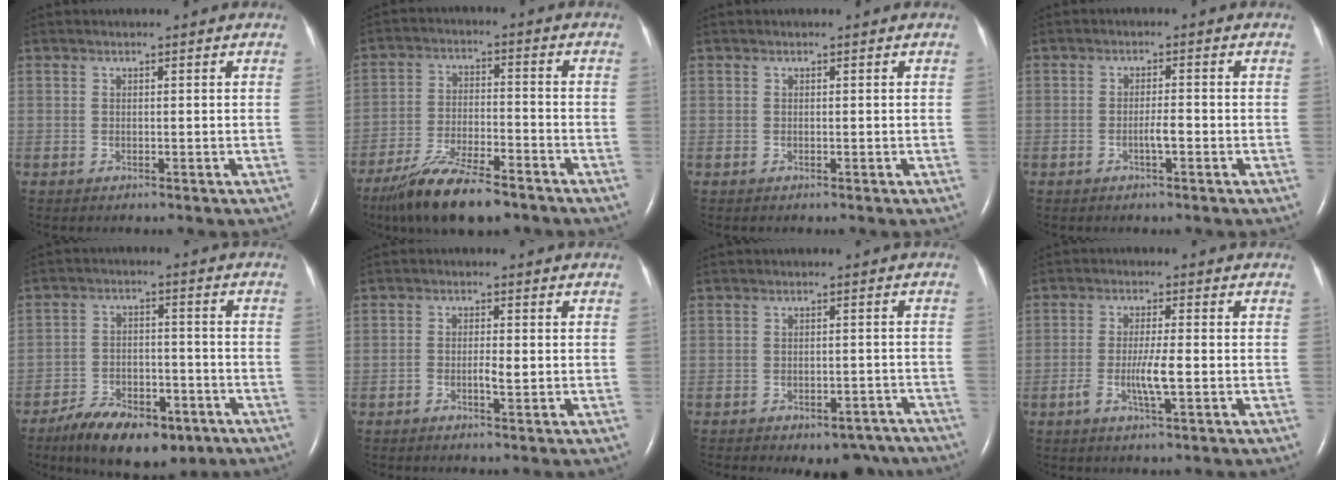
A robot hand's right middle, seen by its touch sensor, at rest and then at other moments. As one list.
[{"total": 12.6, "force": [-9.7, 2.7, 7.6], "torque": [-0.142, -0.023, -0.170]}, {"total": 0.0}, {"total": 2.2, "force": [-0.9, 0.2, 1.9], "torque": [-0.036, 0.001, -0.017]}, {"total": 11.9, "force": [-8.0, 5.2, 7.1], "torque": [-0.114, -0.002, -0.126]}, {"total": 2.1, "force": [-0.6, 0.4, 1.9], "torque": [-0.037, 0.001, -0.011]}, {"total": 11.3, "force": [-9.2, 5.0, 4.1], "torque": [-0.049, 0.012, -0.102]}, {"total": 4.6, "force": [-1.3, 0.1, 4.5], "torque": [-0.088, -0.006, -0.024]}]